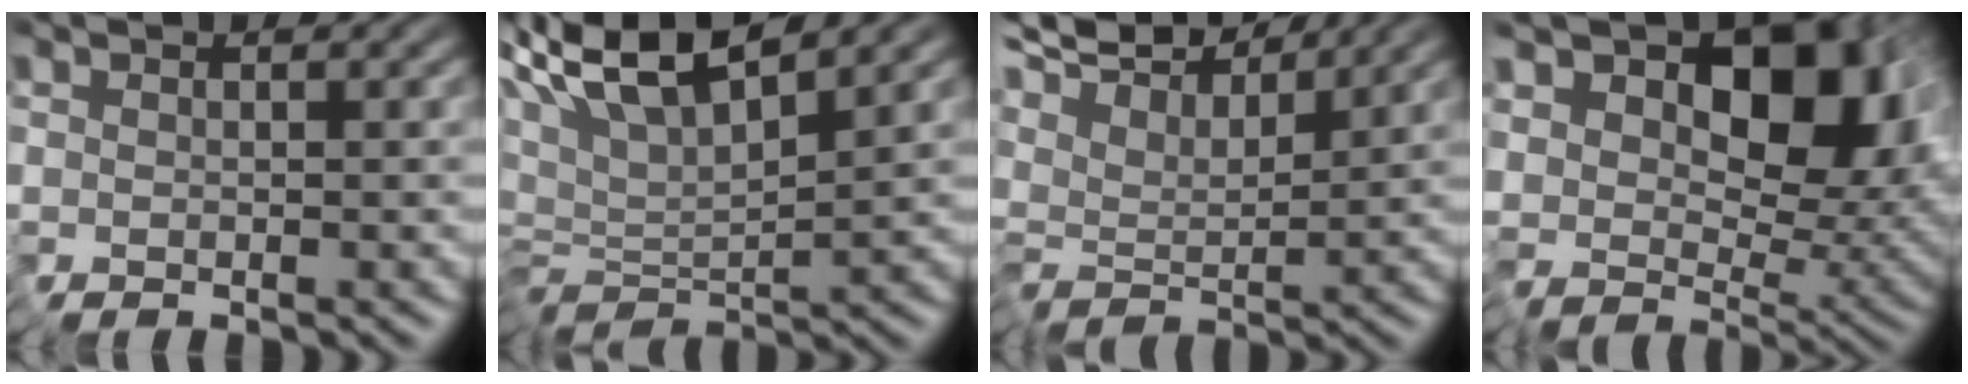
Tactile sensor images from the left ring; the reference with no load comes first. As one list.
[{"total": 7.2, "force": [4.9, 1.0, 5.3], "torque": [-0.114, 0.017, 0.087]}, {"total": 7.4, "force": [6.5, 1.4, 3.2], "torque": [-0.092, 0.021, 0.100]}, {"total": 12.5, "force": [4.9, 7.5, 8.7], "torque": [-0.124, 0.003, 0.082]}]